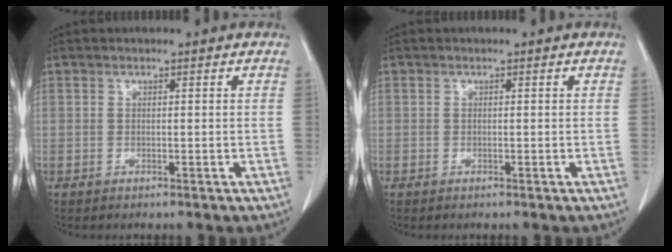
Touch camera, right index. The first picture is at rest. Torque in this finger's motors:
{"motor_torque": [0.16, -0.08, -0.04, 0.00]}